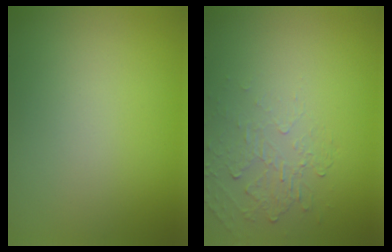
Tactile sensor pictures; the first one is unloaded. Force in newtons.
{"total": 2.1, "press": 0.7, "slide": 2.0}